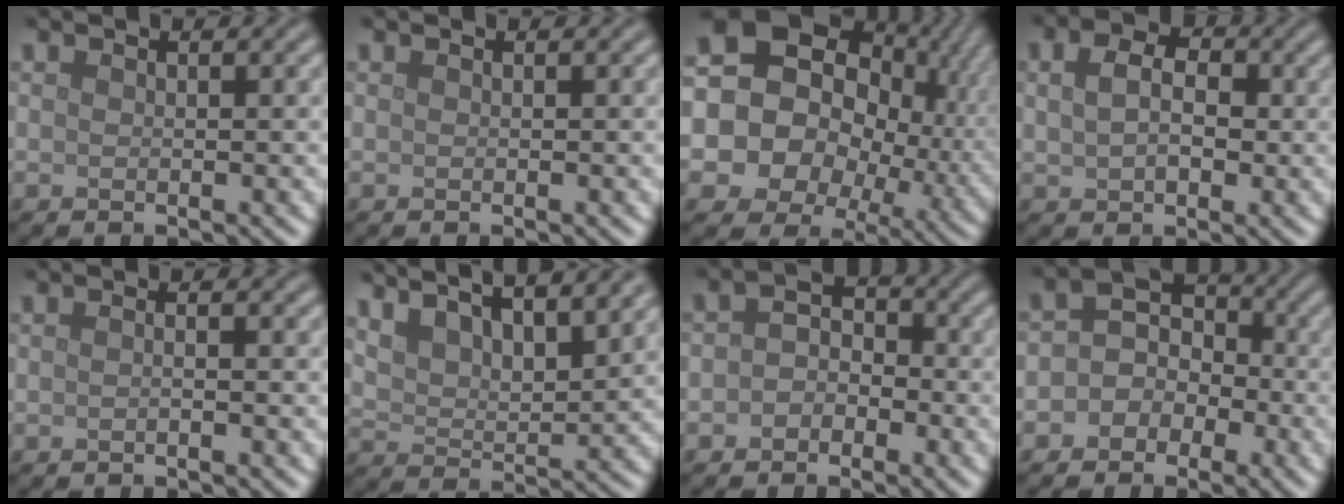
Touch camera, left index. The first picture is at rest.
{"total": 0.0}
{"total": 20.4, "force": [2.0, 17.1, 10.9], "torque": [-0.192, 0.009, 0.018]}
{"total": 4.6, "force": [1.0, 3.2, 3.1], "torque": [-0.061, 0.007, 0.008]}
{"total": 0.8, "force": [-0.1, 0.2, 0.8], "torque": [-0.013, -0.003, -0.008]}
{"total": 12.4, "force": [8.9, 4.5, 7.4], "torque": [-0.117, 0.039, 0.114]}
{"total": 2.5, "force": [-1.1, 1.9, 1.2], "torque": [-0.016, 0.011, -0.029]}
{"total": 4.2, "force": [-1.0, 3.6, 1.7], "torque": [0.009, 0.015, -0.037]}